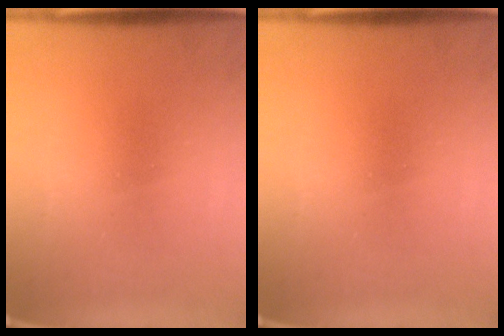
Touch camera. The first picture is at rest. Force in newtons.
{"total": 0.0}